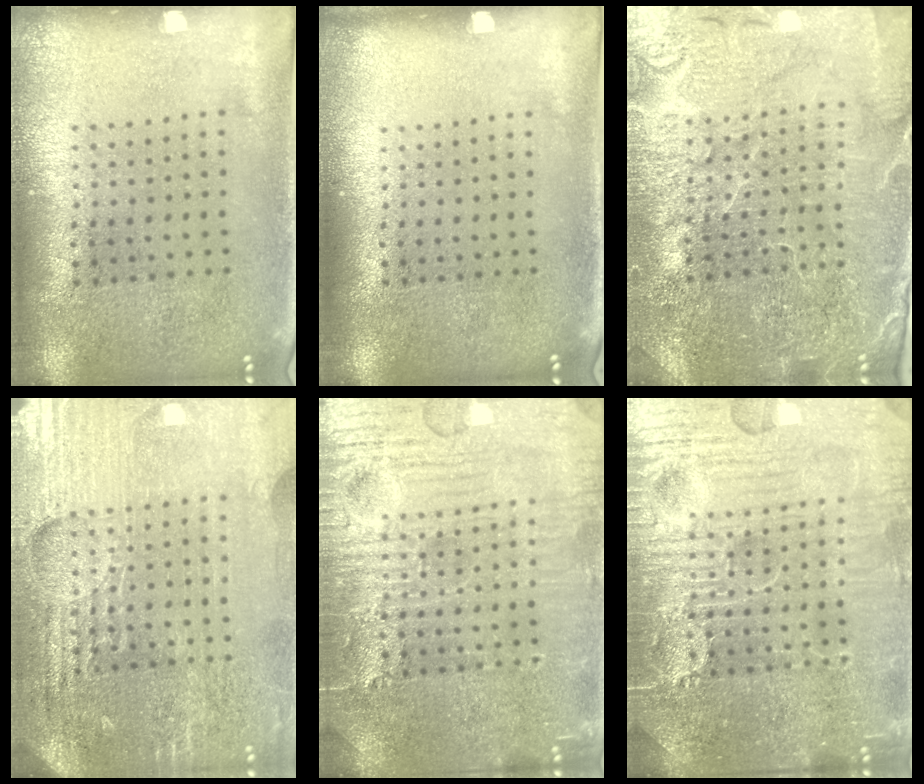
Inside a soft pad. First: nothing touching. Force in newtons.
{"total": 0.0}
{"total": 4.5, "press": 4.3, "slide": 1.4}
{"total": 4.9, "press": 4.6, "slide": 1.7}
{"total": 6.8, "press": 6.7, "slide": 0.7}
{"total": 7.2, "press": 7.2, "slide": 0.7}